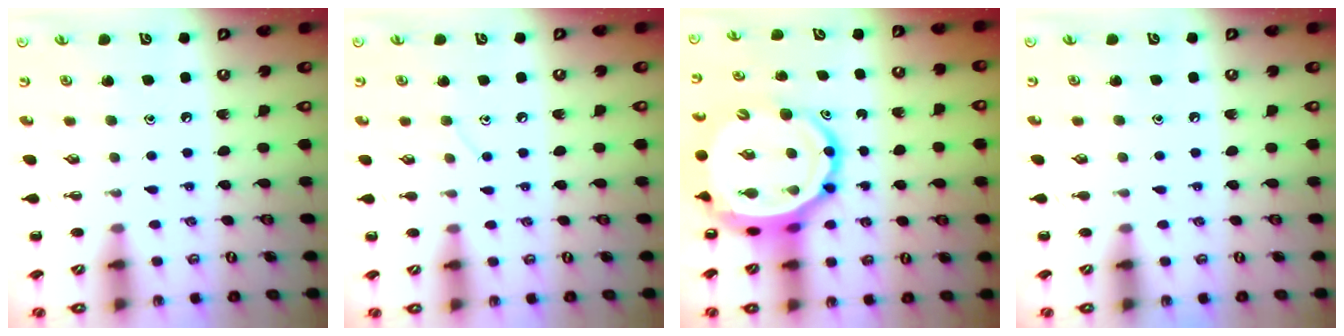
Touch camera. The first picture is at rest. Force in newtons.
{"total": 4.2, "press": 4.0, "slide": 1.3}
{"total": 10.8, "press": 10.4, "slide": 2.9}
{"total": 0.0}